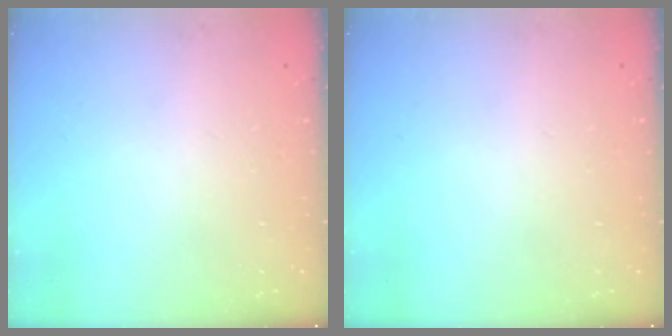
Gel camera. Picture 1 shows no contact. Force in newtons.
{"total": 0.0}